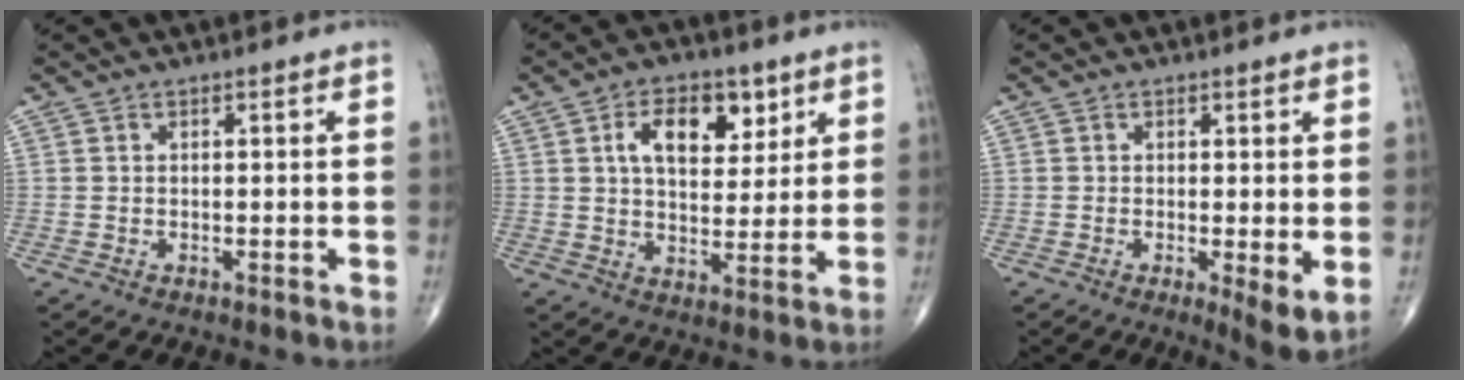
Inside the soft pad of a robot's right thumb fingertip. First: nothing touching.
{"total": 11.1, "force": [4.5, 6.5, 7.9], "torque": [-0.091, -0.016, 0.073]}
{"total": 4.5, "force": [-0.3, 1.1, 4.4], "torque": [-0.069, -0.016, -0.008]}